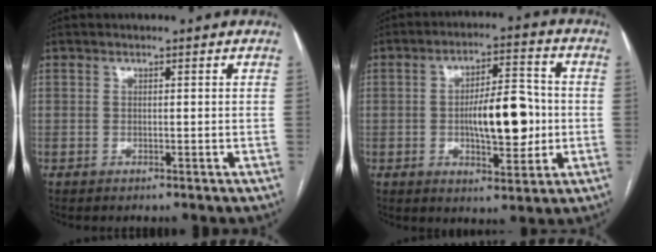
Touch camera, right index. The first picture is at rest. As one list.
[{"total": 11.3, "force": [-1.0, 3.8, 10.6], "torque": [-0.171, 0.012, -0.010]}]